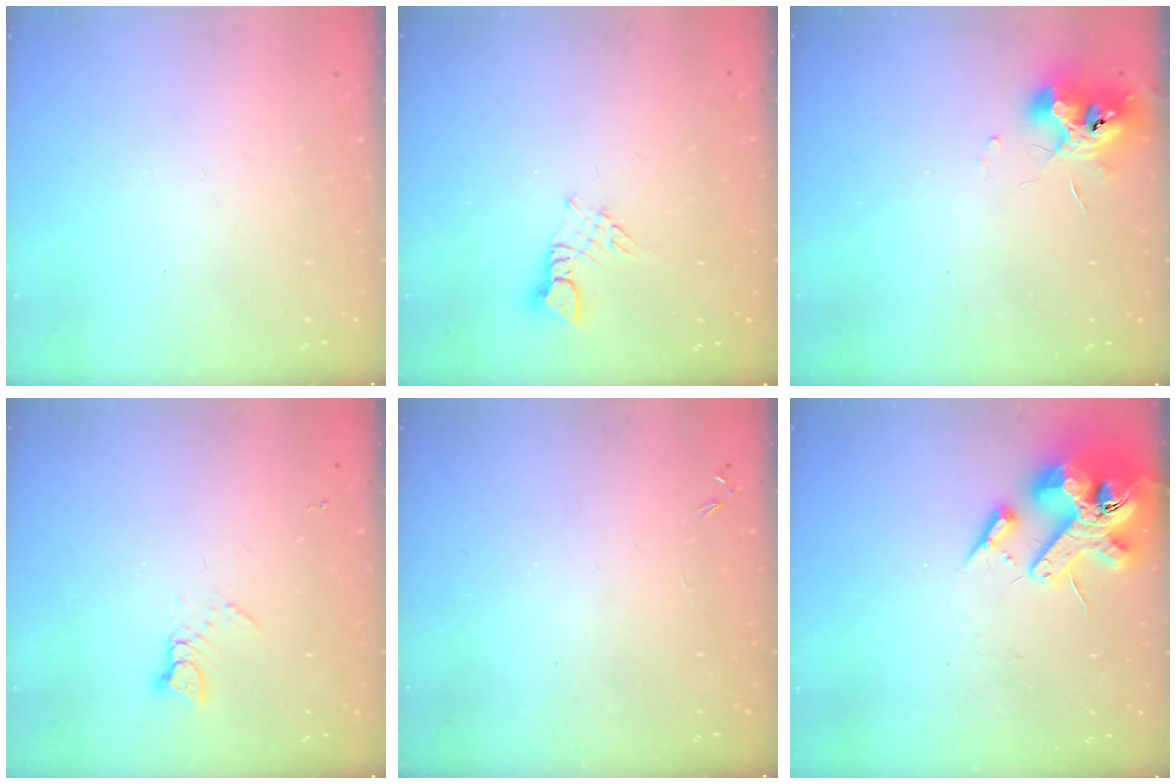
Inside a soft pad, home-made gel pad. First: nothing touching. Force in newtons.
{"total": 2.5, "press": 2.5, "slide": 0.4}
{"total": 10.9, "press": 10.9, "slide": 0.8}
{"total": 2.6, "press": 2.6, "slide": 0.3}
{"total": 0.0}
{"total": 17.8, "press": 17.6, "slide": 2.6}